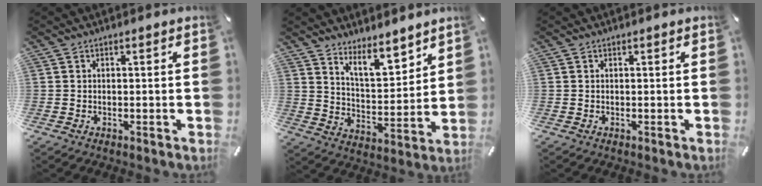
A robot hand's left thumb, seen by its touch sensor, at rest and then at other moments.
{"total": 9.3, "force": [8.3, 3.0, 3.0], "torque": [-0.041, -0.066, 0.150]}
{"total": 0.0}